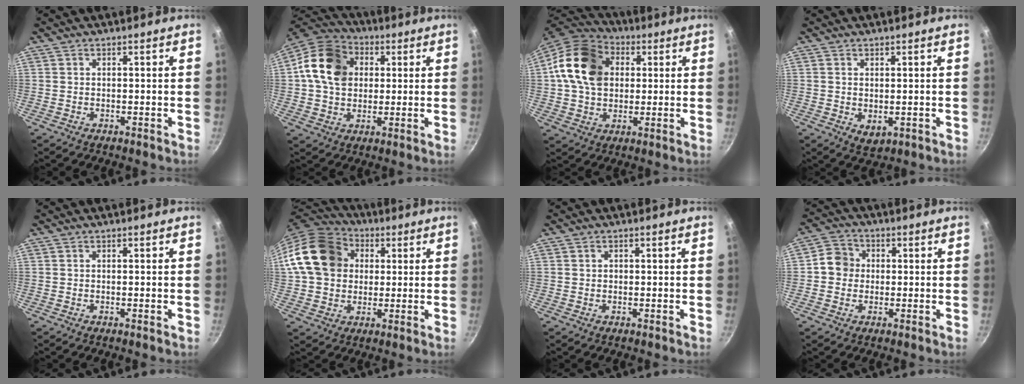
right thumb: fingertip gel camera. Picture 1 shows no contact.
{"total": 15.1, "force": [2.8, 11.9, 8.8], "torque": [-0.138, 0.017, 0.034]}
{"total": 16.9, "force": [3.3, 12.9, 10.5], "torque": [-0.169, 0.015, 0.045]}
{"total": 3.0, "force": [0.1, 1.9, 2.3], "torque": [-0.035, -0.010, 0.006]}
{"total": 0.5, "force": [-0.2, 0.0, 0.5], "torque": [-0.011, 0.001, -0.005]}
{"total": 16.9, "force": [3.3, 13.8, 9.2], "torque": [-0.145, 0.027, 0.048]}
{"total": 0.6, "force": [0.1, 0.5, 0.2], "torque": [0.000, 0.003, 0.001]}
{"total": 5.8, "force": [0.0, 5.3, 2.2], "torque": [-0.010, 0.013, -0.017]}